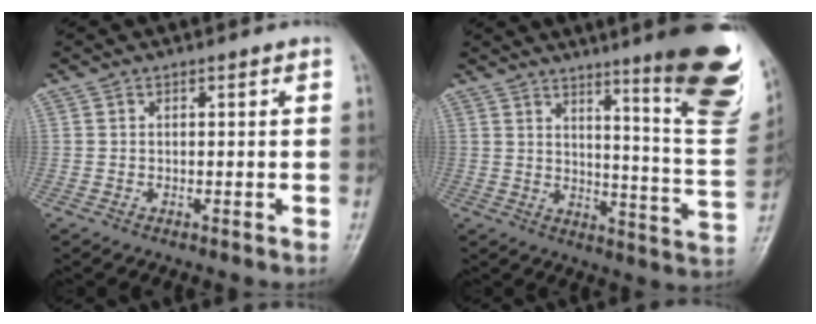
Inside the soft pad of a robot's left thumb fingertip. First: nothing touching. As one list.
[{"total": 21.6, "force": [12.5, 2.9, 17.3], "torque": [-0.195, -0.079, 0.166]}]